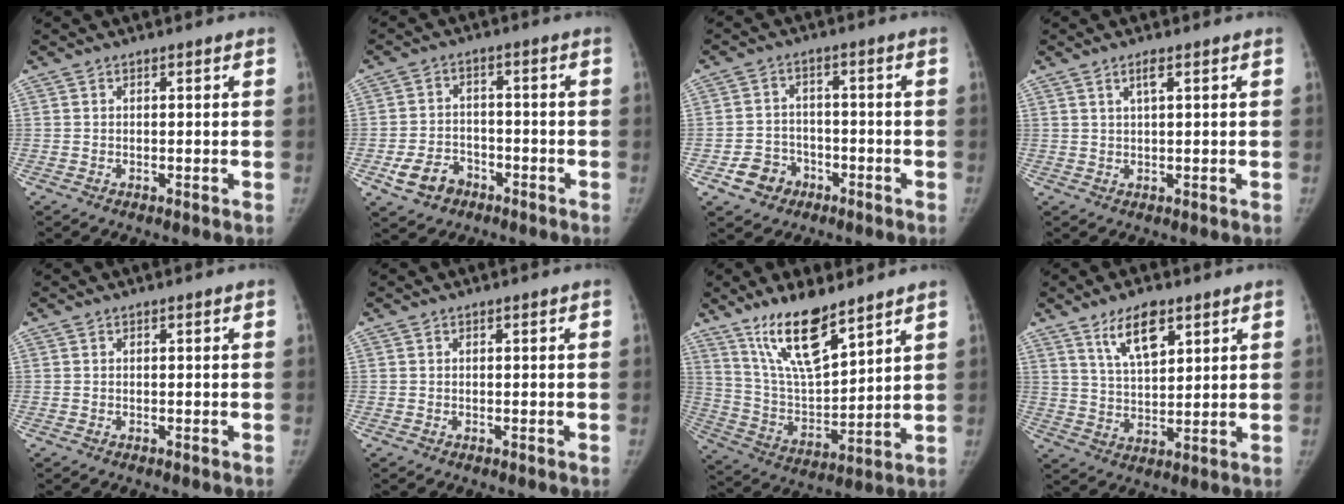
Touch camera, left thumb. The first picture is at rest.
{"total": 7.0, "force": [-3.7, 5.2, 2.9], "torque": [-0.041, 0.024, -0.059]}
{"total": 6.2, "force": [-3.2, 5.1, 1.6], "torque": [-0.007, 0.023, -0.049]}
{"total": 2.1, "force": [1.1, 0.3, 1.8], "torque": [-0.039, -0.001, 0.023]}
{"total": 0.0}
{"total": 0.0}
{"total": 15.5, "force": [10.8, 4.6, 10.1], "torque": [-0.161, -0.064, 0.215]}
{"total": 9.0, "force": [5.3, 3.8, 6.2], "torque": [-0.094, -0.031, 0.101]}